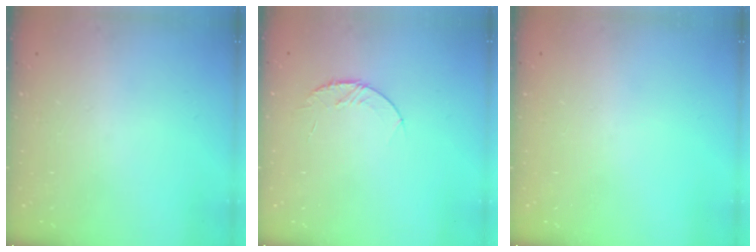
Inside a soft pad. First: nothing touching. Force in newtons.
{"total": 5.3, "press": 5.3, "slide": 0.6}
{"total": 0.0}